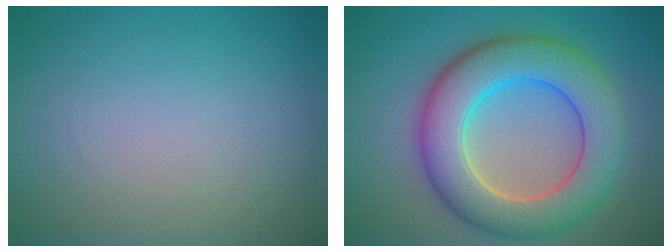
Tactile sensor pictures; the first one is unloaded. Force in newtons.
{"total": 9.4, "press": 9.4, "slide": 0.5}